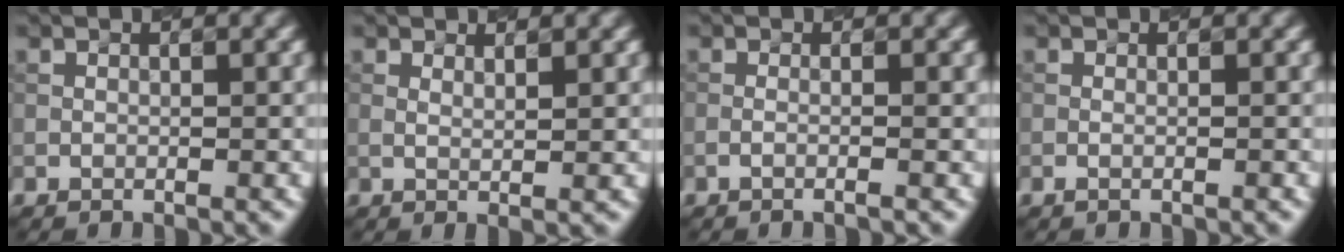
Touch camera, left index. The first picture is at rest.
{"total": 1.4, "force": [0.8, 0.3, 1.2], "torque": [-0.016, -0.002, 0.010]}
{"total": 1.5, "force": [-0.3, 0.4, 1.4], "torque": [-0.015, -0.005, -0.021]}
{"total": 0.7, "force": [-0.2, 0.2, 0.7], "torque": [-0.011, -0.002, -0.009]}